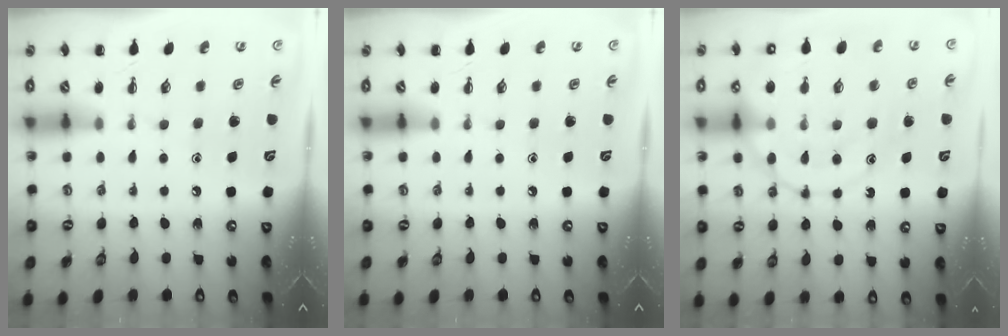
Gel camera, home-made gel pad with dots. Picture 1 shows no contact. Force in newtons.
{"total": 0.0}
{"total": 16.5, "press": 16.3, "slide": 2.2}